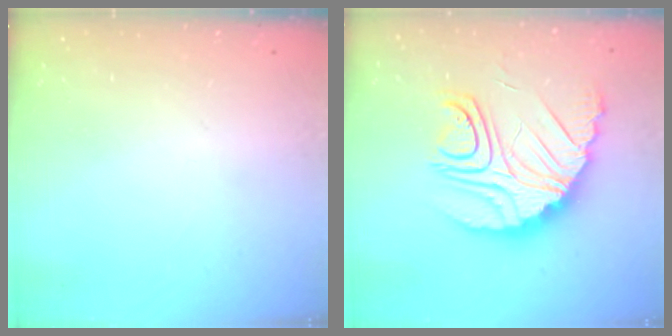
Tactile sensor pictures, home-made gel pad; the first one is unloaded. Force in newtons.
{"total": 21.3, "press": 21.2, "slide": 2.1}